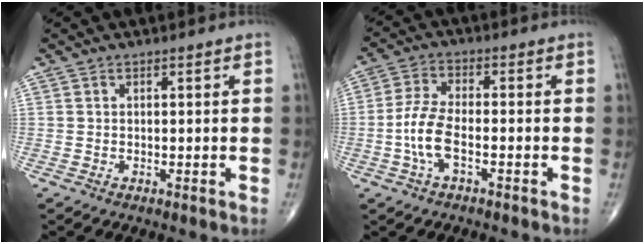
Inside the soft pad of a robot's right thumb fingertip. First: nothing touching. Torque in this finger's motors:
{"motor_torque": [0.34, -0.01, 0.58, -0.26, 0.26]}